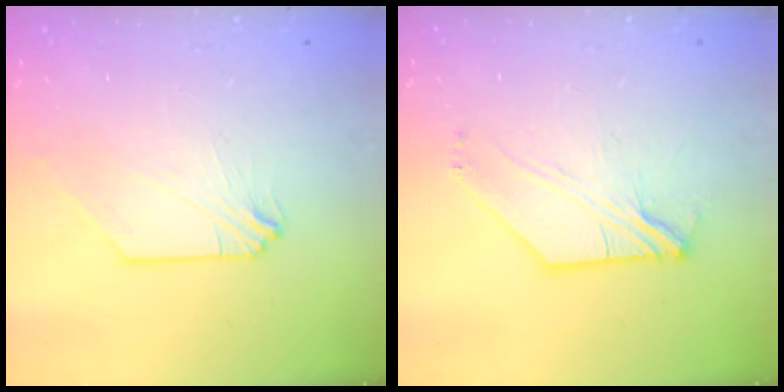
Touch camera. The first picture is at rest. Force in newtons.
{"total": 7.2, "press": 7.1, "slide": 0.9}